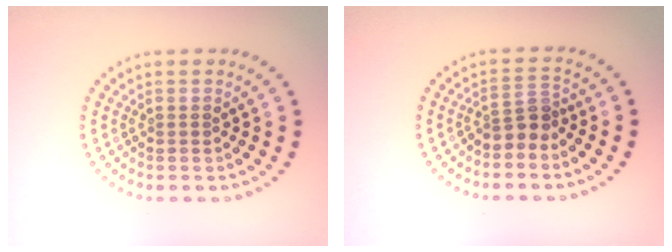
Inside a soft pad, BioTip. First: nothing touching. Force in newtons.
{"total": 2.4, "press": 1.8, "slide": 1.6}